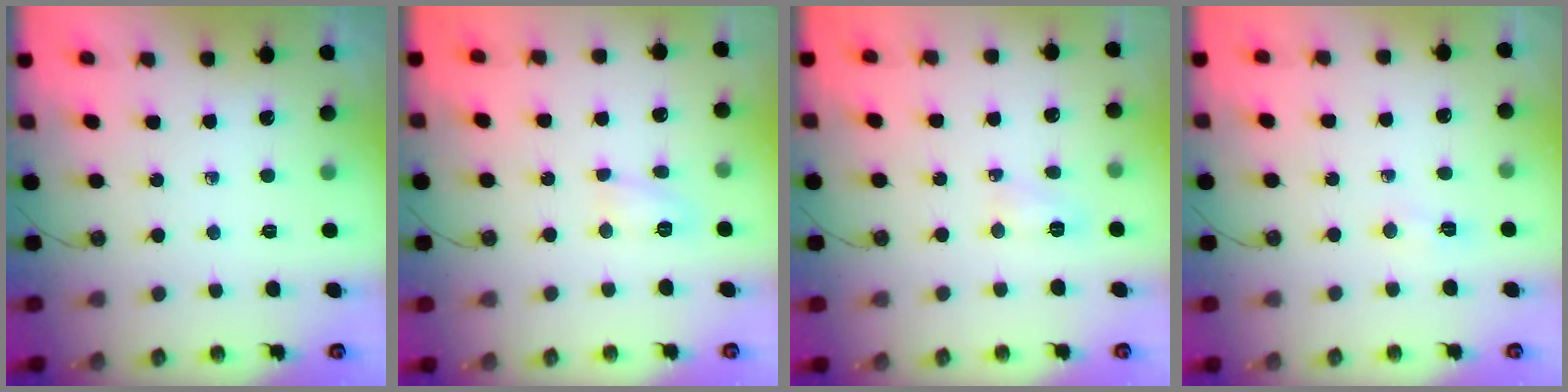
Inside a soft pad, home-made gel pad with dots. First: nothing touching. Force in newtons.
{"total": 4.7, "press": 4.7, "slide": 0.6}
{"total": 3.7, "press": 3.6, "slide": 0.7}
{"total": 3.6, "press": 3.3, "slide": 1.3}